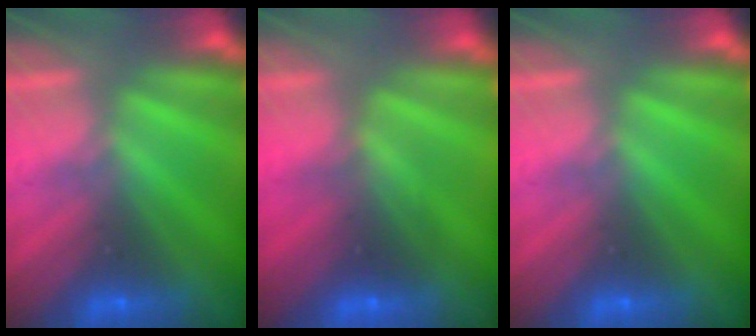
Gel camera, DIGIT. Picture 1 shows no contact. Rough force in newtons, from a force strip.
{"total": 2.8}
{"total": 0.0}